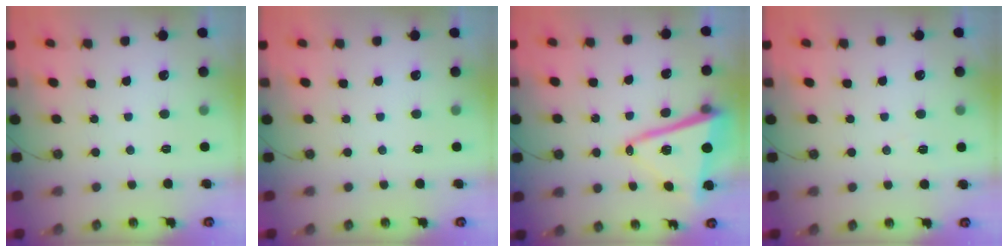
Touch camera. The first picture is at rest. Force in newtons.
{"total": 0.0}
{"total": 15.1, "press": 15.0, "slide": 1.8}
{"total": 3.3, "press": 2.8, "slide": 1.7}